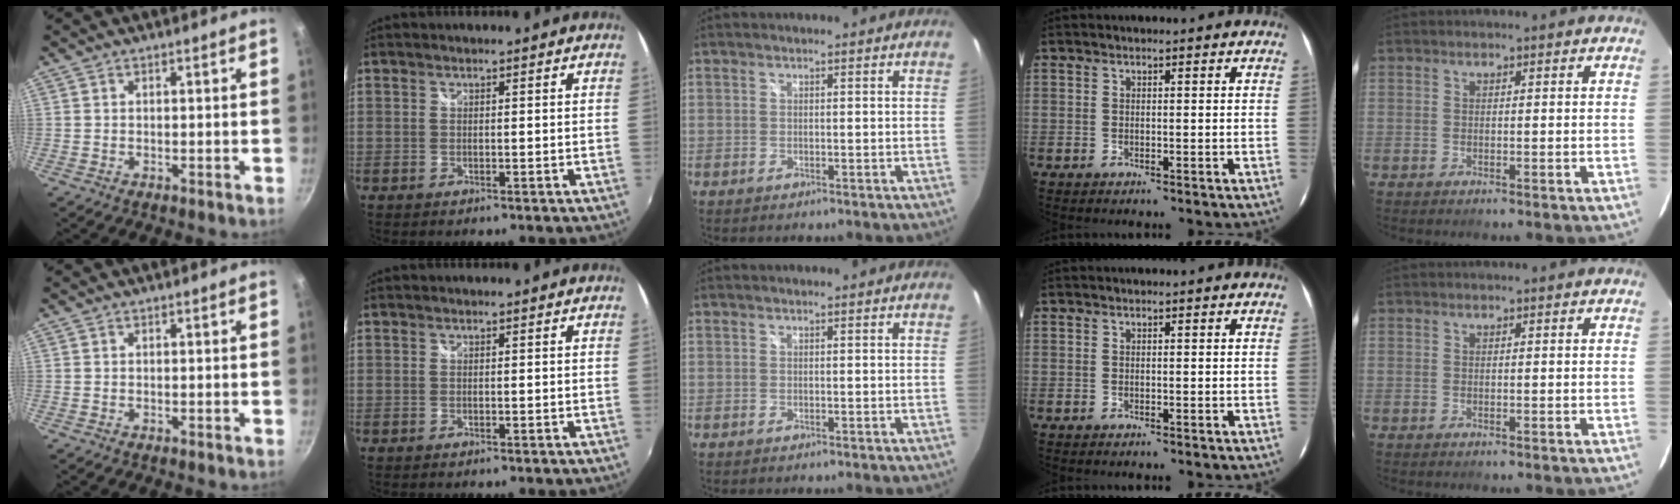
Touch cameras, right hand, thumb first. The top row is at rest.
{}